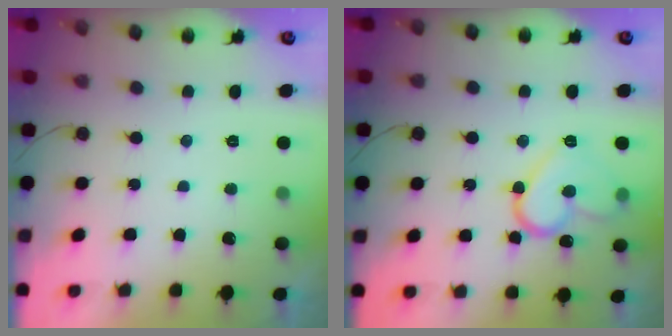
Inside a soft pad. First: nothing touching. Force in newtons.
{"total": 13.3, "press": 13.2, "slide": 1.3}